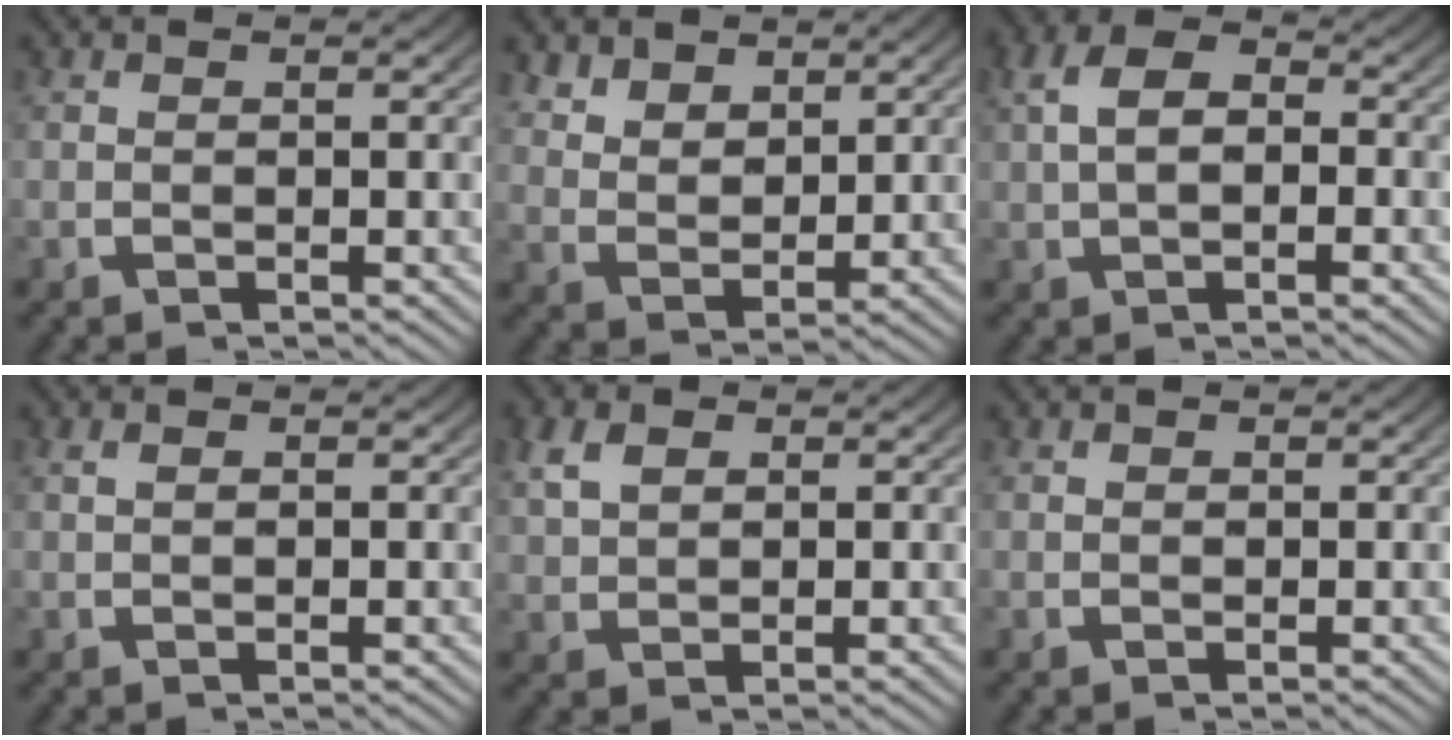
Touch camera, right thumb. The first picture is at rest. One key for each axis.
{"total": 3.6, "fx": 2.1, "fy": 2.2, "fz": 2.0, "tx": -0.039, "ty": -0.016, "tz": 0.051}
{"total": 5.3, "fx": 0.9, "fy": 3.5, "fz": 3.9, "tx": -0.064, "ty": 0.008, "tz": 0.010}
{"total": 1.0, "fx": 0.5, "fy": 0.5, "fz": 0.7, "tx": -0.011, "ty": 0.003, "tz": 0.011}
{"total": 3.3, "fx": 1.7, "fy": 2.1, "fz": 1.9, "tx": -0.040, "ty": -0.001, "tz": 0.039}
{"total": 0.6, "fx": 0.3, "fy": 0.5, "fz": 0.3, "tx": -0.005, "ty": -0.002, "tz": 0.008}